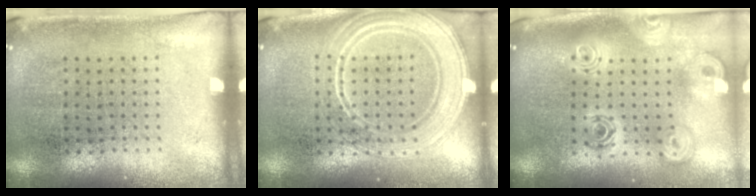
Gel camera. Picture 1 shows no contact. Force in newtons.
{"total": 2.9, "press": 2.8, "slide": 0.4}
{"total": 2.4, "press": 1.9, "slide": 1.5}